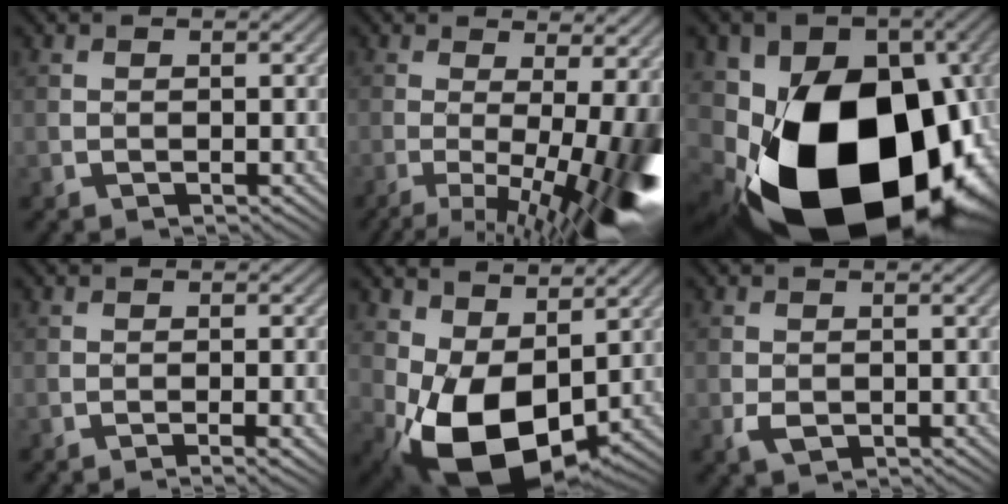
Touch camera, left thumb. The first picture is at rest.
{"total": 13.6, "force": [-3.6, 3.5, 12.7], "torque": [-0.161, -0.022, -0.039]}
{"total": 20.6, "force": [-6.1, 13.8, 14.0], "torque": [-0.263, -0.074, -0.065]}
{"total": 2.4, "force": [-1.2, 0.2, 2.1], "torque": [-0.032, -0.001, -0.018]}
{"total": 11.9, "force": [-0.2, 7.2, 9.4], "torque": [-0.194, -0.027, -0.001]}
{"total": 1.5, "force": [-0.5, 1.1, 0.8], "torque": [-0.016, -0.005, -0.012]}